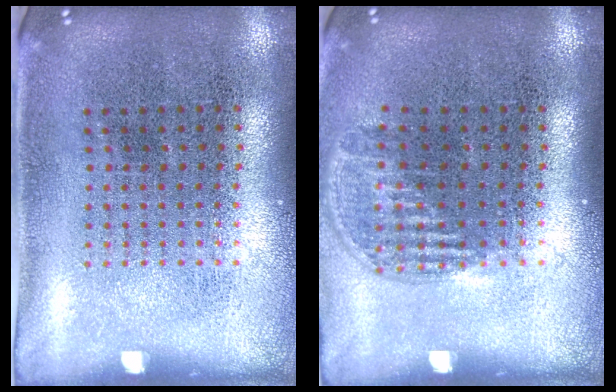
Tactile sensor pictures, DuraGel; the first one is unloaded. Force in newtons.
{"total": 1.0, "press": 0.8, "slide": 0.6}